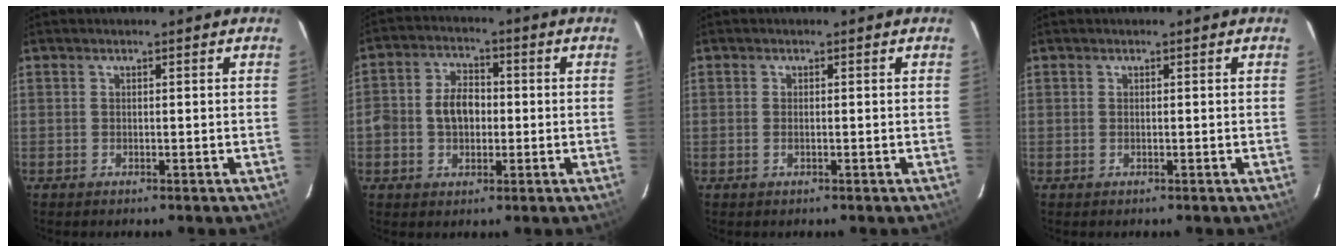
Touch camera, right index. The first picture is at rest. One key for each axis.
{"total": 7.0, "fx": -0.7, "fy": 5.0, "fz": 4.9, "tx": -0.096, "ty": 0.019, "tz": -0.009}
{"total": 0.8, "fx": -0.2, "fy": 0.2, "fz": 0.7, "tx": -0.015, "ty": 0.000, "tz": -0.004}
{"total": 0.0}